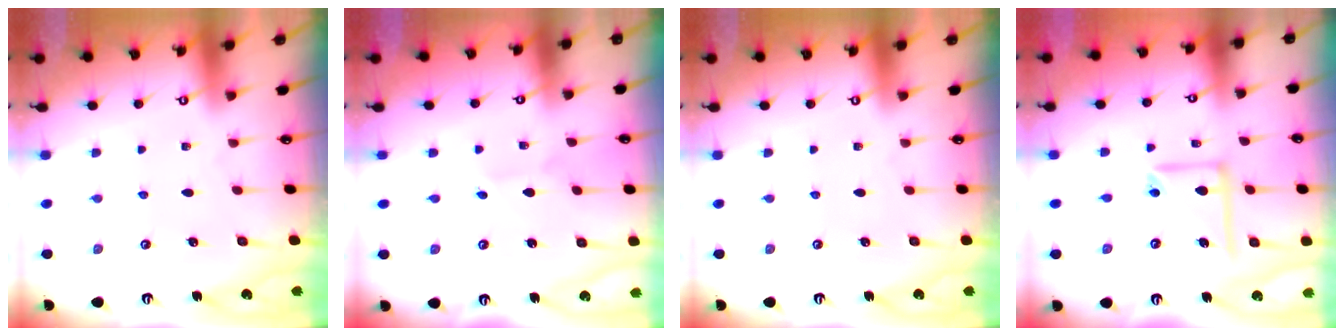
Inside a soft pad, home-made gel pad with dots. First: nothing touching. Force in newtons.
{"total": 1.6, "press": 1.6, "slide": 0.2}
{"total": 0.0}
{"total": 11.6, "press": 11.5, "slide": 1.2}